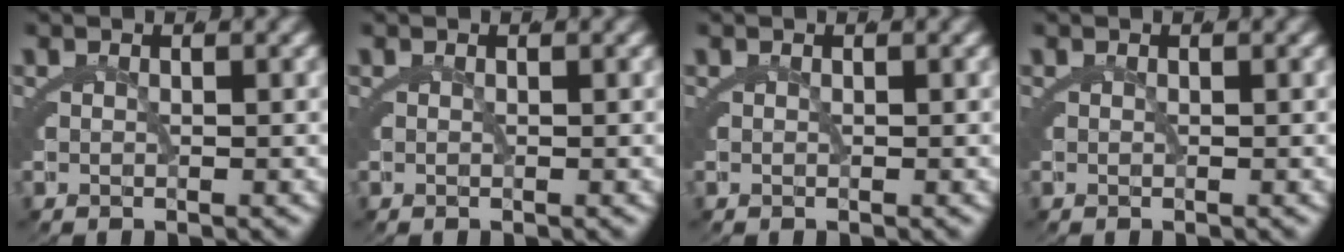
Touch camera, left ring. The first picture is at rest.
{"total": 0.0}
{"total": 0.0}
{"total": 0.0}